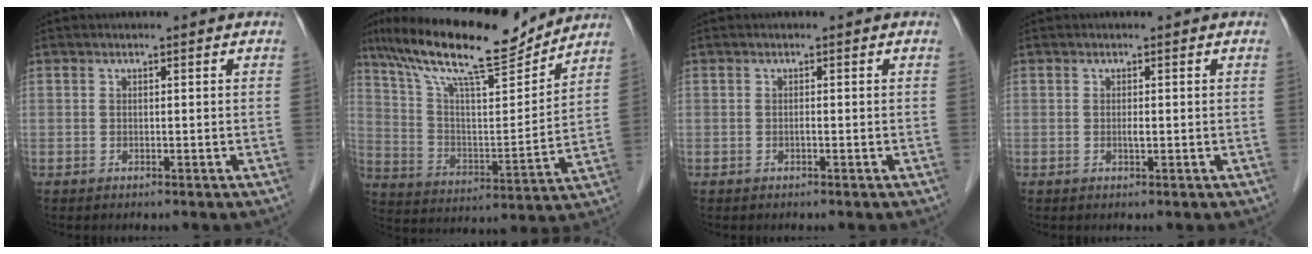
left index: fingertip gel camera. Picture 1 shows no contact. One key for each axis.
{"total": 19.1, "fx": 15.9, "fy": 2.7, "fz": 10.3, "tx": -0.184, "ty": 0.012, "tz": 0.271}
{"total": 0.0}
{"total": 0.7, "fx": 0.0, "fy": 0.1, "fz": 0.7, "tx": -0.014, "ty": -0.001, "tz": -0.002}